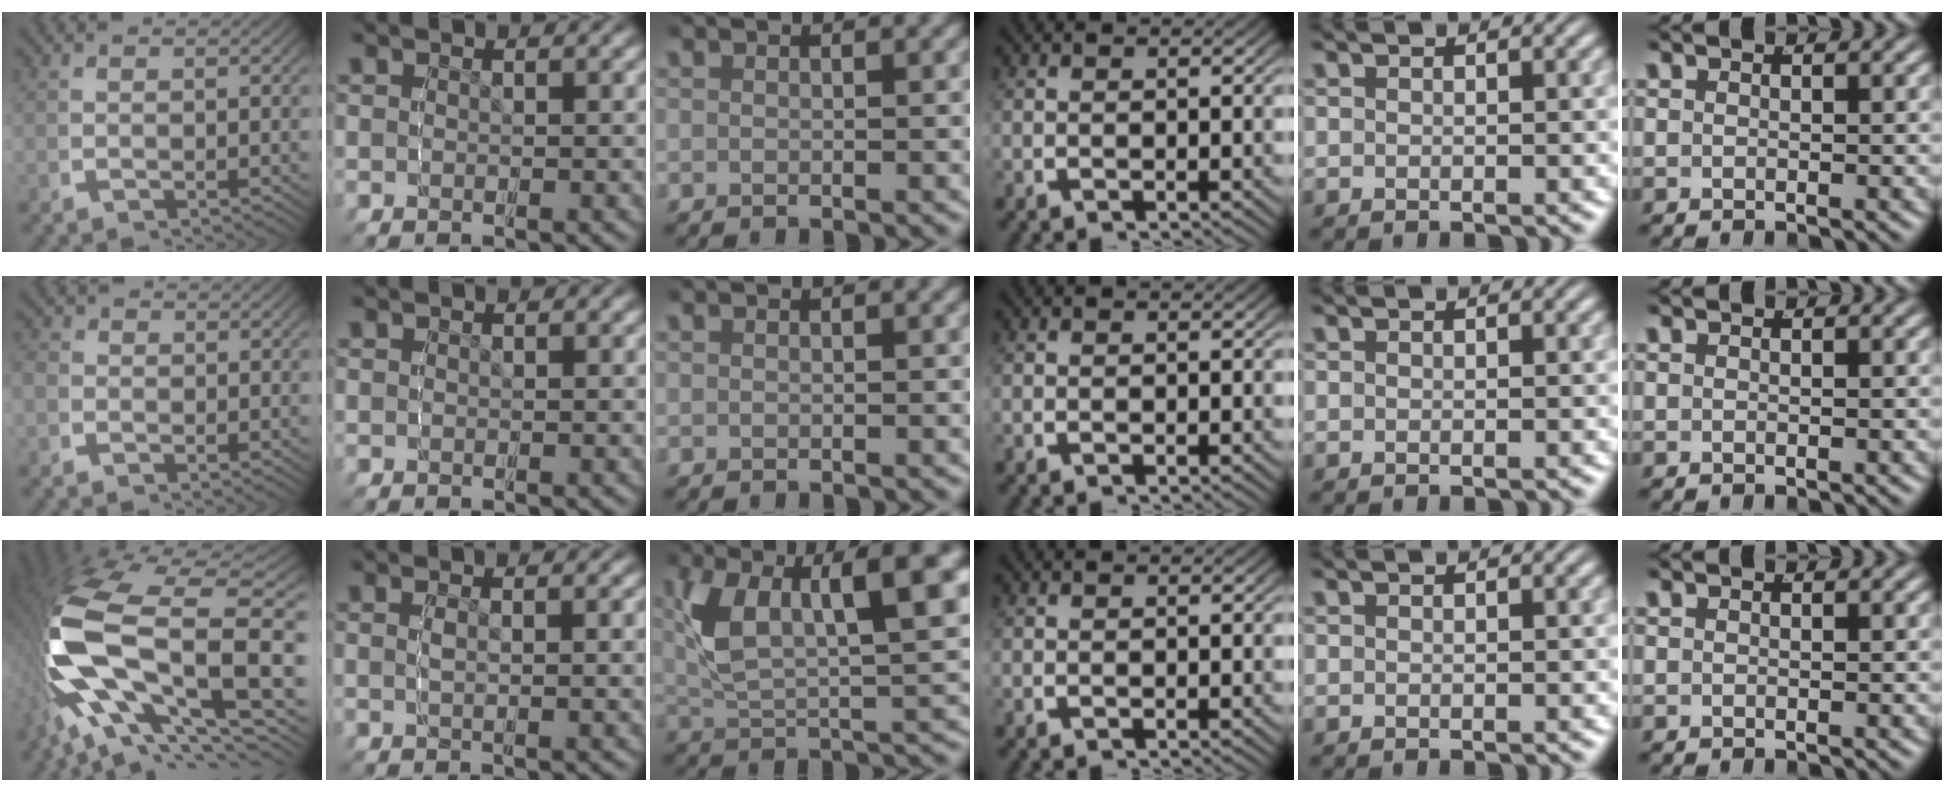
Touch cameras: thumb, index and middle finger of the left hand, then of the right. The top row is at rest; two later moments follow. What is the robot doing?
{"motion": "grasp_and_lifting", "object": "button"}